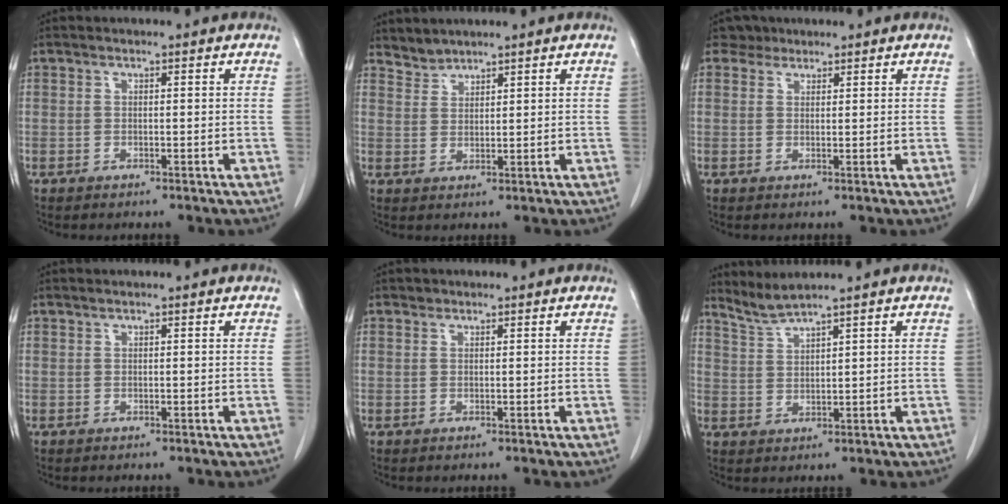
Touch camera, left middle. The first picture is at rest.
{"total": 2.3, "force": [2.2, 0.3, -0.5], "torque": [0.010, 0.004, 0.047]}
{"total": 2.3, "force": [1.9, 1.3, -0.2], "torque": [0.004, 0.006, 0.030]}
{"total": 0.0}
{"total": 0.6, "force": [0.5, 0.3, 0.0], "torque": [0.000, -0.002, 0.008]}
{"total": 3.2, "force": [2.9, -1.3, 0.3], "torque": [-0.014, -0.007, 0.070]}